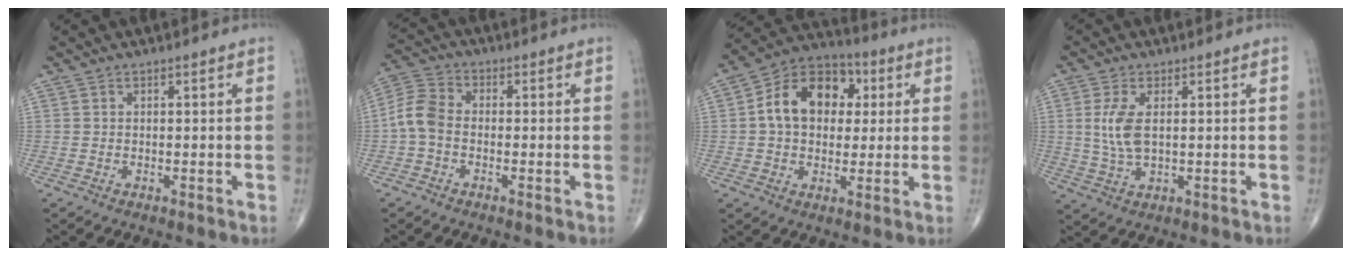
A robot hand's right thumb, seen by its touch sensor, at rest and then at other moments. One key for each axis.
{"total": 6.2, "fx": -1.1, "fy": 4.2, "fz": 4.4, "tx": -0.087, "ty": 0.018, "tz": -0.037}
{"total": 14.5, "fx": 2.5, "fy": 10.5, "fz": 9.6, "tx": -0.126, "ty": 0.019, "tz": 0.030}
{"total": 6.3, "fx": 1.0, "fy": 3.0, "fz": 5.5, "tx": -0.125, "ty": -0.004, "tz": 0.025}